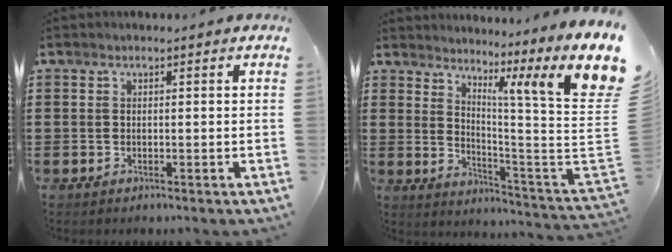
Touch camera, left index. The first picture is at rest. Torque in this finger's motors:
{"motor_torque": [0.77, -0.58, 1.06, 0.21]}